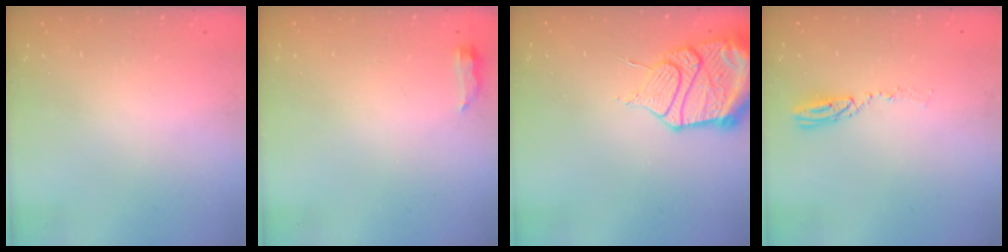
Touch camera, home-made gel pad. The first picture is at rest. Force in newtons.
{"total": 4.0, "press": 3.7, "slide": 1.3}
{"total": 16.9, "press": 16.3, "slide": 4.2}
{"total": 5.4, "press": 5.3, "slide": 0.6}